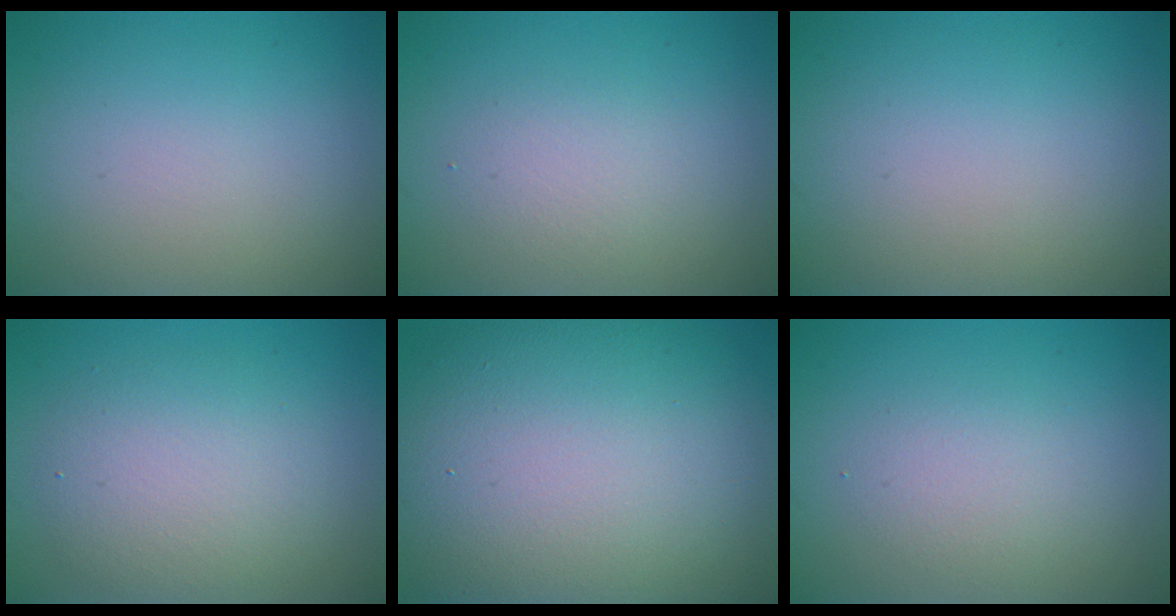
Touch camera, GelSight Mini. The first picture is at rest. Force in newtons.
{"total": 2.0, "press": 1.9, "slide": 0.2}
{"total": 0.0}
{"total": 4.4, "press": 4.4, "slide": 0.0}
{"total": 15.9, "press": 15.9, "slide": 1.3}
{"total": 2.0, "press": 2.0, "slide": 0.1}